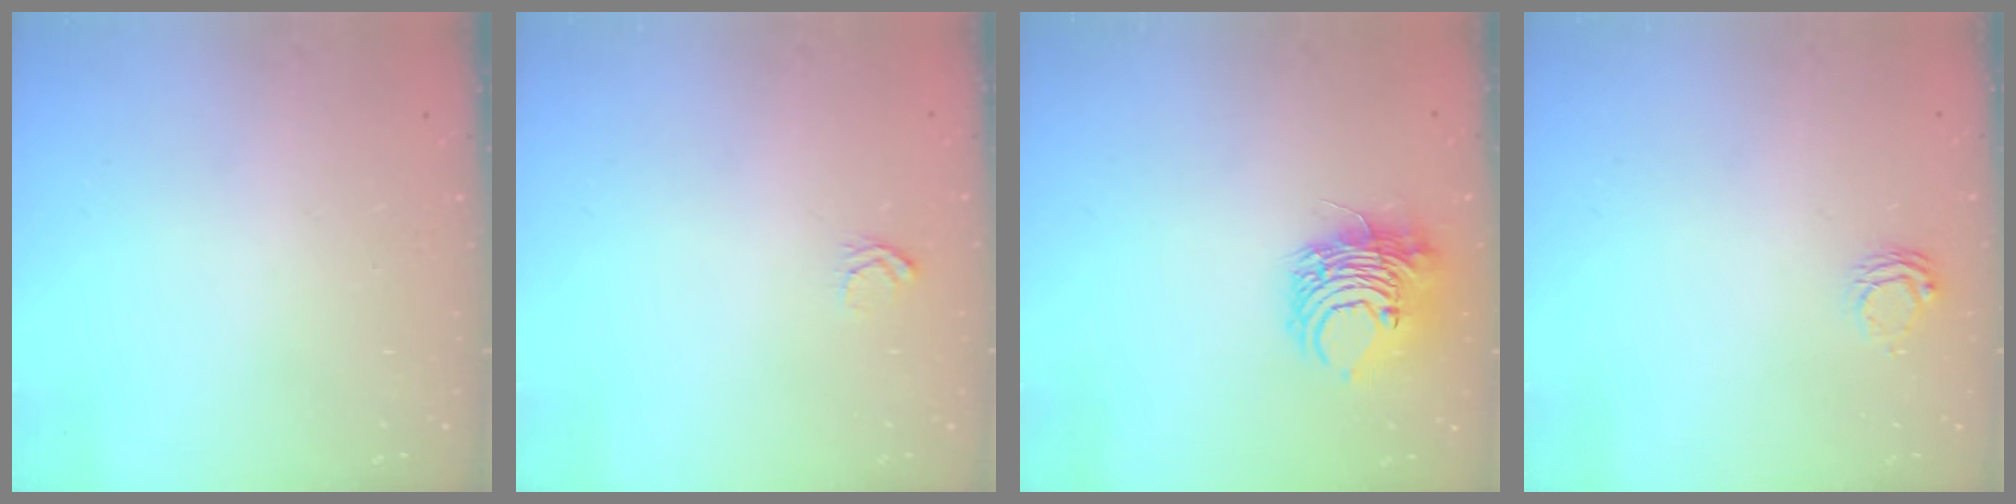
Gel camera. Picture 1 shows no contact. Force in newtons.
{"total": 3.3, "press": 3.2, "slide": 0.4}
{"total": 10.4, "press": 10.3, "slide": 1.3}
{"total": 5.6, "press": 5.6, "slide": 0.5}